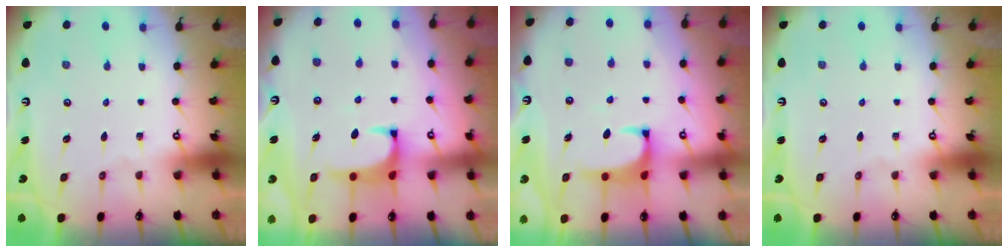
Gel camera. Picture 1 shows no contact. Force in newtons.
{"total": 1.3, "press": 1.2, "slide": 0.5}
{"total": 1.3, "press": 1.2, "slide": 0.5}
{"total": 0.0}